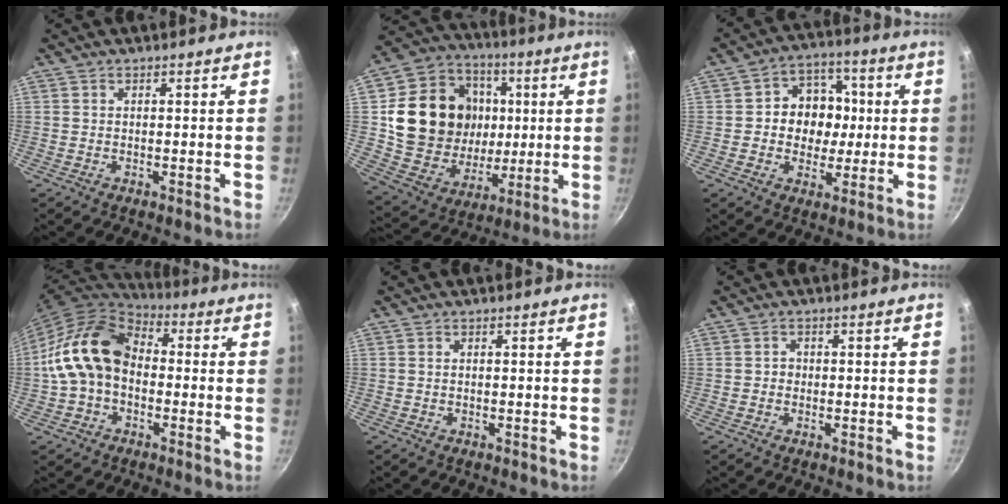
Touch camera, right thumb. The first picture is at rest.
{"total": 23.4, "force": [3.4, 19.2, 12.9], "torque": [-0.208, 0.010, 0.072]}
{"total": 11.4, "force": [0.5, 9.8, 5.9], "torque": [-0.043, 0.008, -0.002]}
{"total": 15.5, "force": [-0.8, 11.3, 10.7], "torque": [-0.169, 0.043, -0.031]}
{"total": 0.0}
{"total": 0.9, "force": [-0.1, 0.8, 0.2], "torque": [0.000, 0.002, -0.004]}